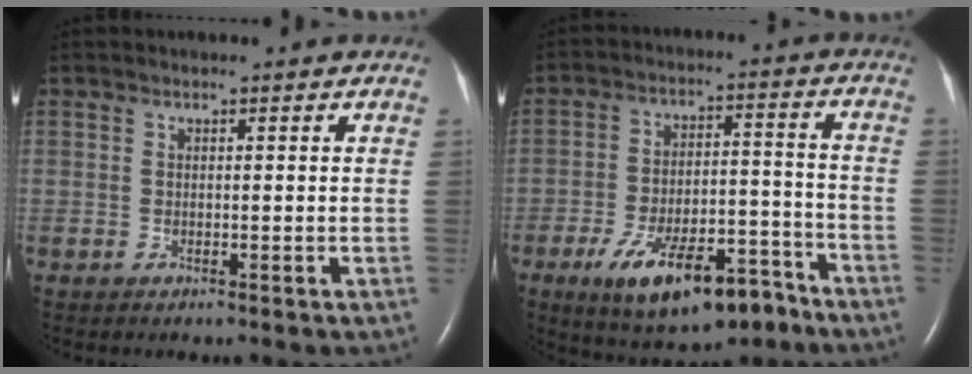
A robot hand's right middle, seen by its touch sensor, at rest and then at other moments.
{"total": 14.5, "force": [-9.1, 5.3, 10.0], "torque": [-0.161, 0.007, -0.139]}